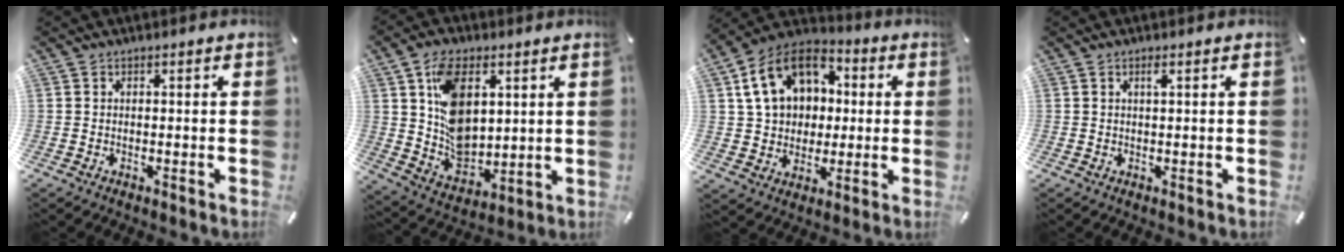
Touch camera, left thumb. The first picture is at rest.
{"total": 12.7, "force": [4.3, 8.4, 8.5], "torque": [-0.170, -0.011, 0.082]}
{"total": 15.9, "force": [3.5, 13.0, 8.4], "torque": [-0.165, 0.000, 0.071]}
{"total": 1.2, "force": [0.4, 0.1, 1.1], "torque": [-0.021, 0.001, 0.006]}